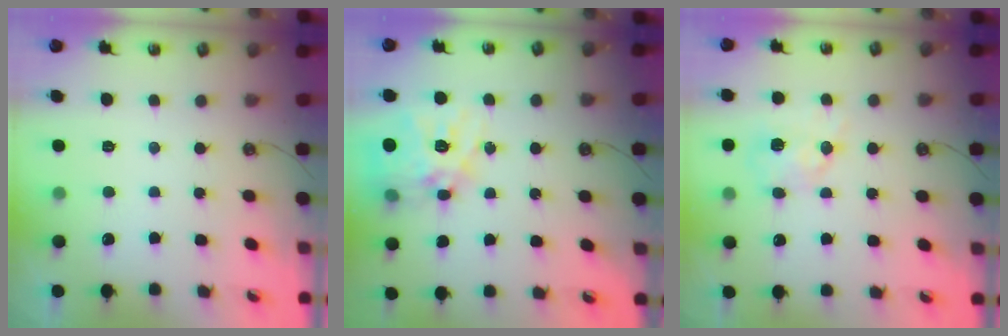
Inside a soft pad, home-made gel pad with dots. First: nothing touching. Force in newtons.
{"total": 17.6, "press": 17.5, "slide": 1.8}
{"total": 8.7, "press": 8.7, "slide": 0.4}